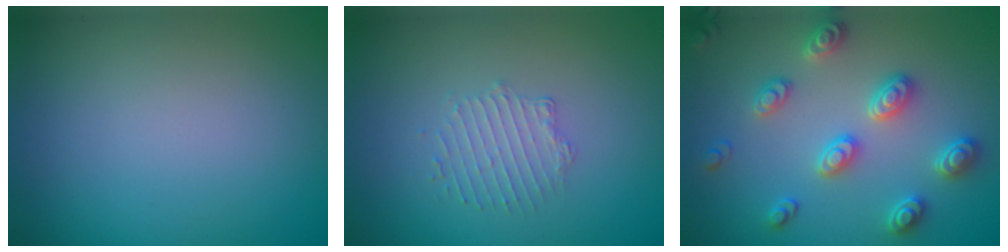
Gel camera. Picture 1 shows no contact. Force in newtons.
{"total": 1.6, "press": 0.9, "slide": 1.3}
{"total": 3.5, "press": 3.5, "slide": 0.5}